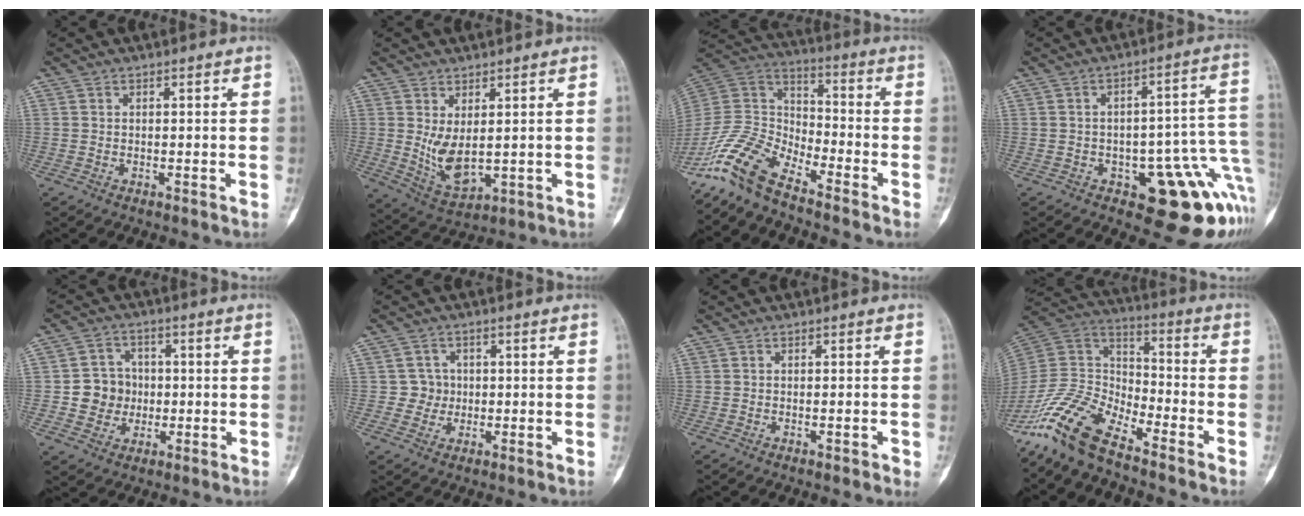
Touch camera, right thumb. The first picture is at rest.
{"total": 7.0, "force": [1.0, 3.4, 6.1], "torque": [-0.106, -0.021, 0.037]}
{"total": 12.8, "force": [-10.2, 4.5, 6.2], "torque": [-0.124, 0.077, -0.210]}
{"total": 16.9, "force": [-5.4, 7.3, 14.3], "torque": [-0.105, 0.042, -0.052]}
{"total": 7.5, "force": [-0.6, 7.1, 2.3], "torque": [-0.004, 0.012, -0.011]}
{"total": 3.4, "force": [0.1, 3.4, 0.0], "torque": [0.026, 0.009, -0.004]}
{"total": 1.3, "force": [-0.5, 0.3, 1.2], "torque": [-0.020, -0.003, -0.005]}
{"total": 14.3, "force": [-11.2, 5.1, 7.3], "torque": [-0.136, 0.074, -0.226]}